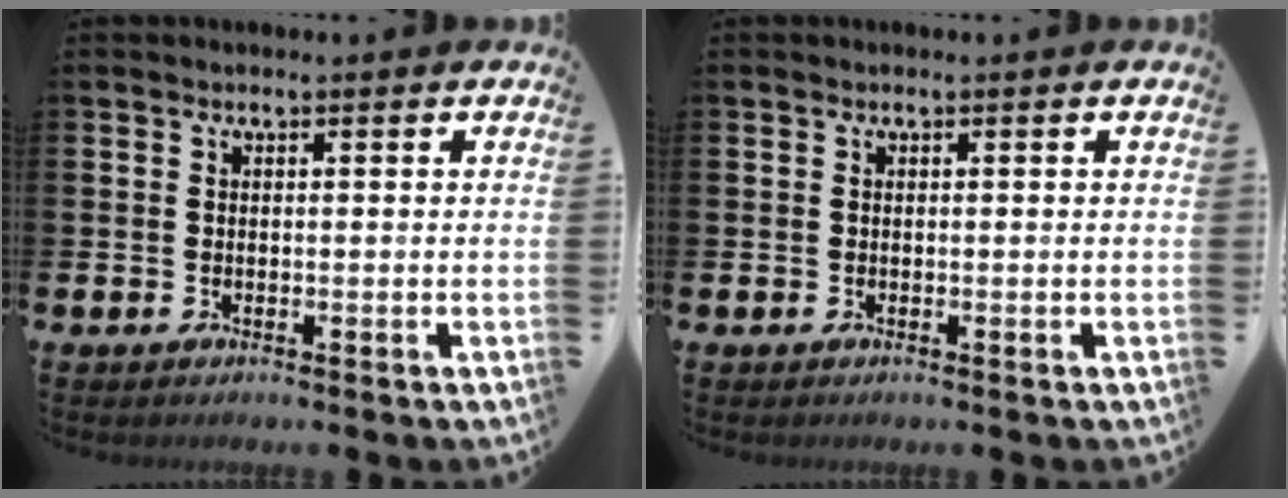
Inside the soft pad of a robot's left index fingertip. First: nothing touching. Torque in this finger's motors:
{"motor_torque": [-0.03, -0.02, -0.01, 0.00]}